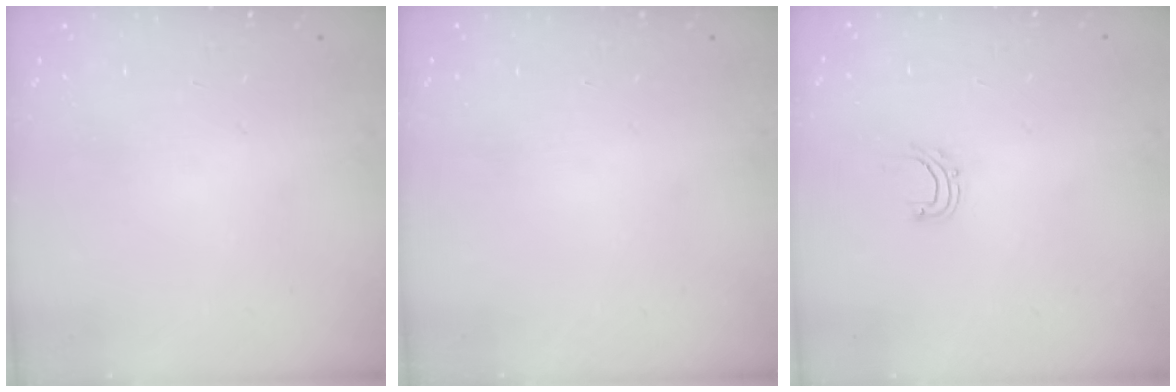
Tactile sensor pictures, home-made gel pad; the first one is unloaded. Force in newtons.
{"total": 0.0}
{"total": 4.9, "press": 4.8, "slide": 0.4}